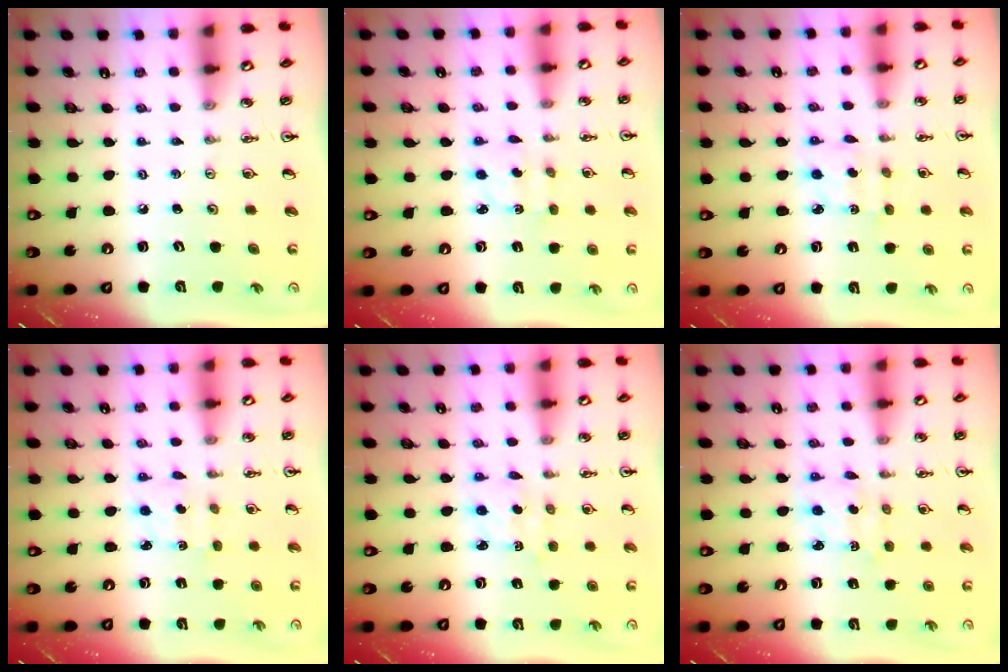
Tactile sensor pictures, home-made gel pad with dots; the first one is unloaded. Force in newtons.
{"total": 2.1, "press": 2.1, "slide": 0.6}
{"total": 2.0, "press": 2.0, "slide": 0.2}
{"total": 2.0, "press": 1.9, "slide": 0.7}
{"total": 2.2, "press": 2.2, "slide": 0.4}
{"total": 2.3, "press": 2.3, "slide": 0.2}